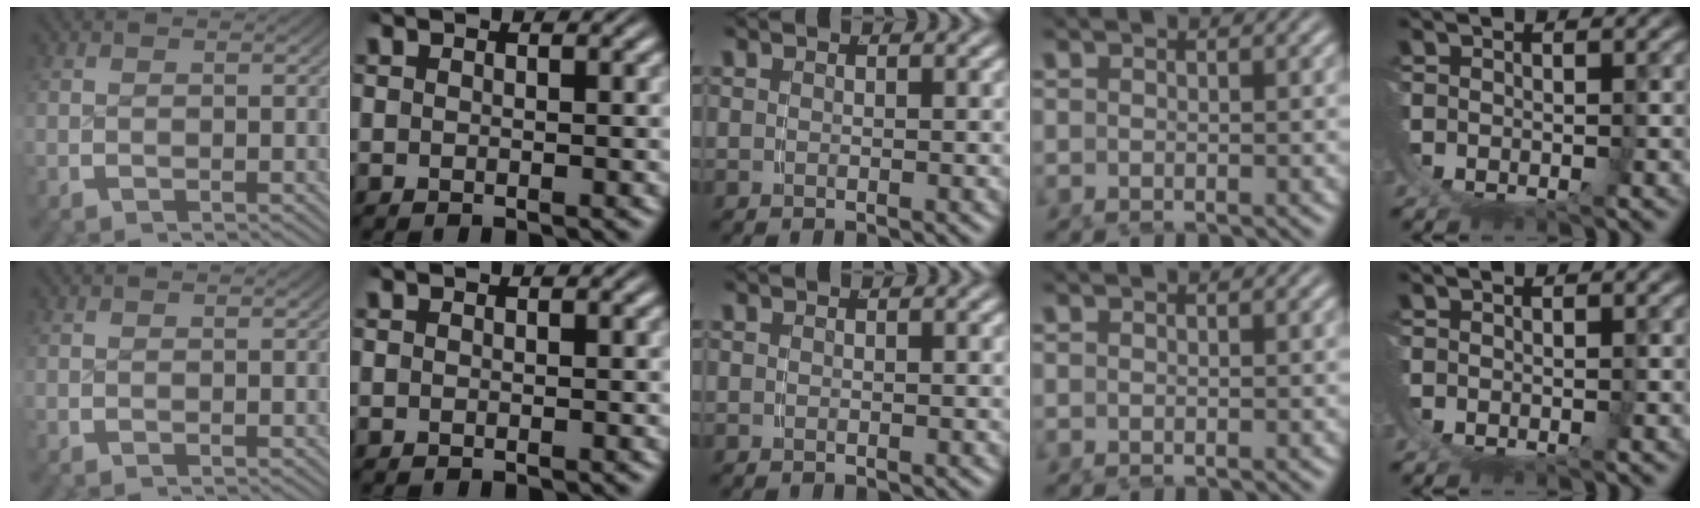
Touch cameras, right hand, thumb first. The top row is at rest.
{}